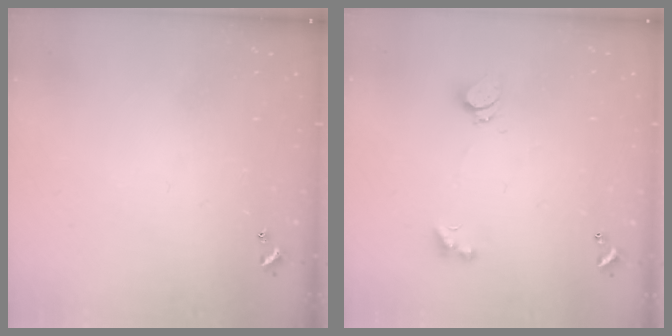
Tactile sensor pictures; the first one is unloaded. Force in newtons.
{"total": 1.8, "press": 1.7, "slide": 0.5}